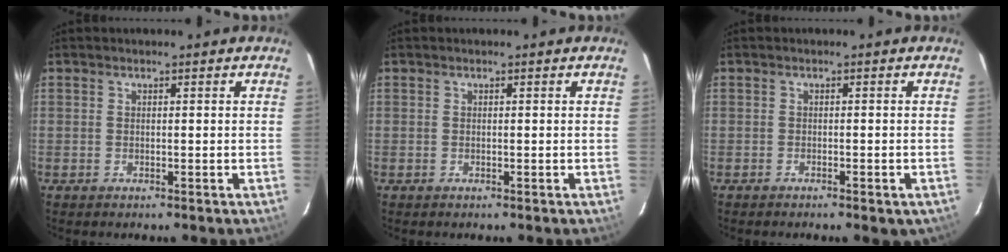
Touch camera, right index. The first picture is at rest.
{"total": 0.0}
{"total": 2.5, "force": [-1.7, 1.0, 1.6], "torque": [-0.031, -0.004, -0.019]}